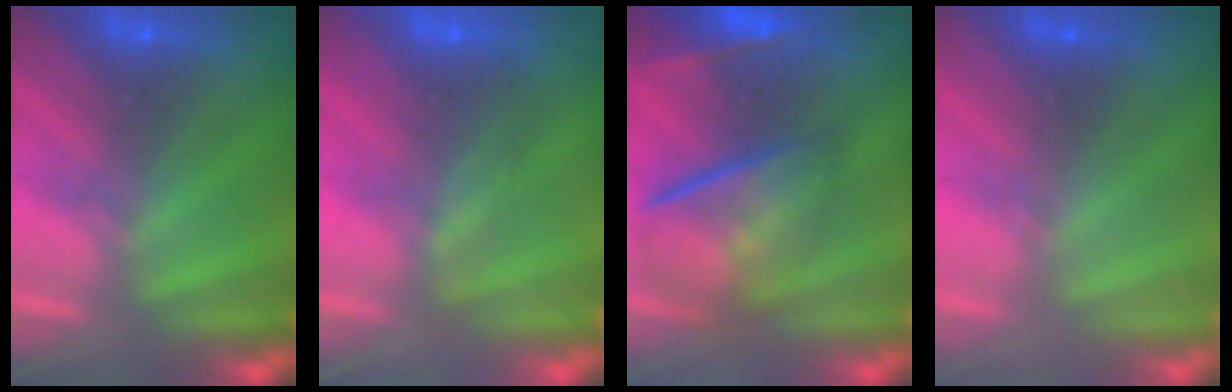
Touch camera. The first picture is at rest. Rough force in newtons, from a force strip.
{"total": 1.7}
{"total": 7.4}
{"total": 3.2}